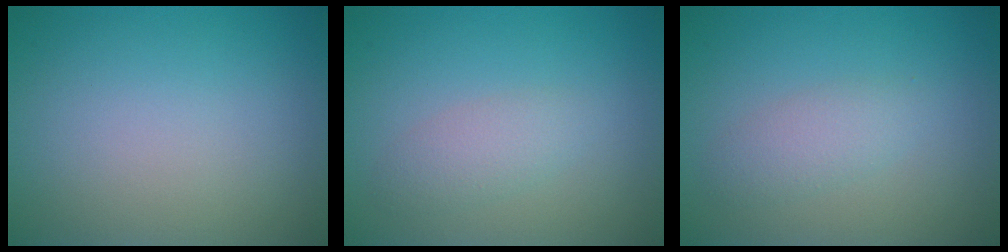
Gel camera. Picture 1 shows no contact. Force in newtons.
{"total": 1.8, "press": 1.8, "slide": 0.1}
{"total": 2.0, "press": 2.0, "slide": 0.2}